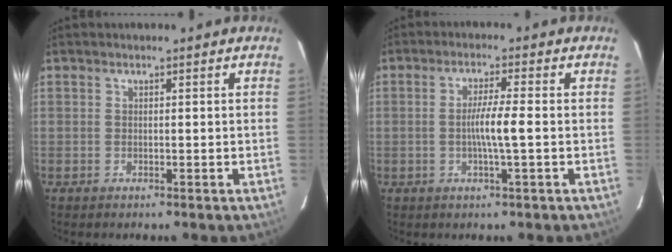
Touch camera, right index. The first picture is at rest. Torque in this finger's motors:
{"motor_torque": [0.90, 0.00, 0.41, 0.09]}